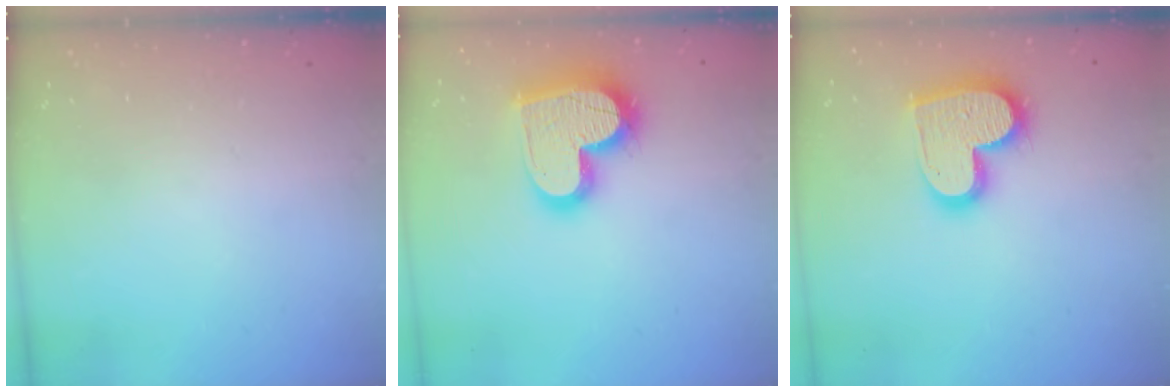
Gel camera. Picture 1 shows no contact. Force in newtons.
{"total": 19.3, "press": 19.2, "slide": 1.5}
{"total": 16.9, "press": 16.8, "slide": 1.3}